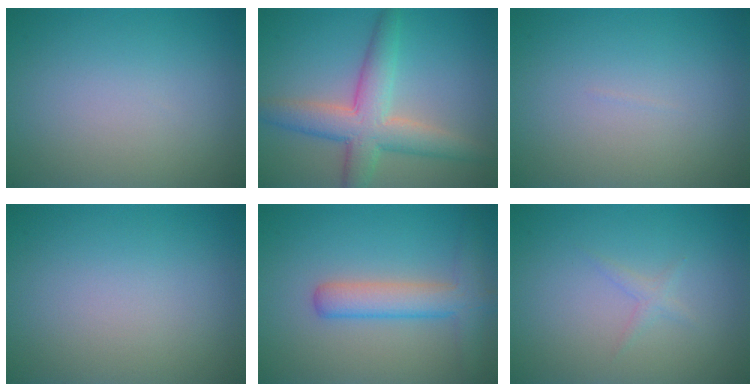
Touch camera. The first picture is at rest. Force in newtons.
{"total": 5.9, "press": 5.9, "slide": 0.3}
{"total": 0.0}
{"total": 0.0}
{"total": 4.2, "press": 4.2, "slide": 0.1}
{"total": 0.9, "press": 0.9, "slide": 0.0}